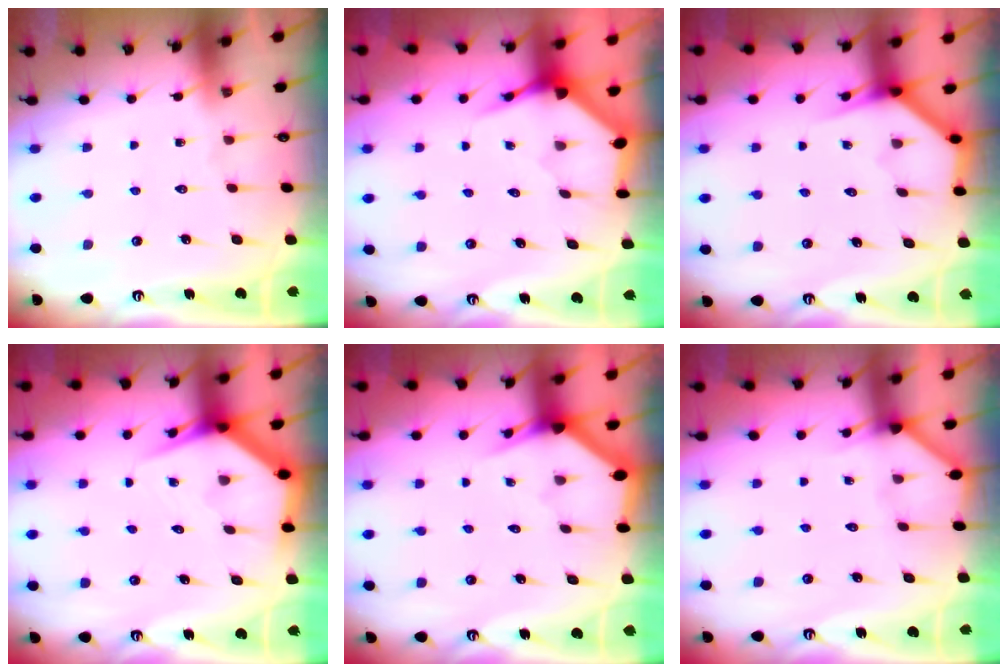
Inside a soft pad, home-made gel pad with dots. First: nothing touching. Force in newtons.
{"total": 4.0, "press": 3.9, "slide": 0.5}
{"total": 3.9, "press": 3.8, "slide": 0.3}
{"total": 4.4, "press": 4.4, "slide": 0.3}
{"total": 2.8, "press": 2.8, "slide": 0.1}
{"total": 2.9, "press": 2.9, "slide": 0.3}